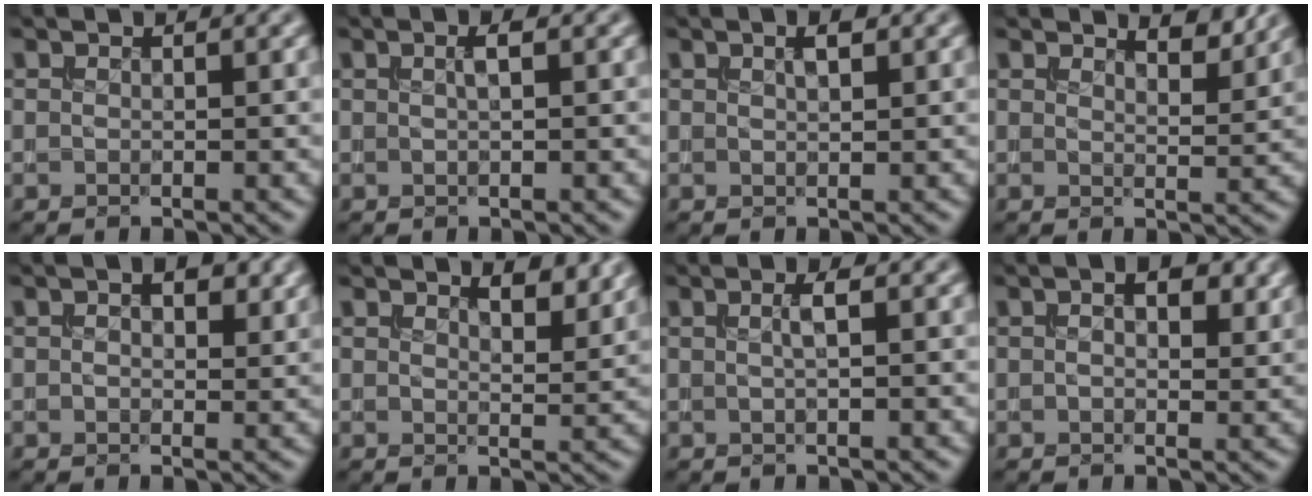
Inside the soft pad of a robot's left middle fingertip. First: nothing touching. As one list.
[{"total": 1.0, "force": [0.2, 0.1, 1.0], "torque": [-0.019, 0.005, 0.002]}, {"total": 1.3, "force": [0.6, 0.3, 1.1], "torque": [-0.019, 0.005, 0.012]}, {"total": 2.8, "force": [2.5, 0.4, 1.1], "torque": [-0.019, -0.004, 0.031]}, {"total": 2.8, "force": [0.9, 1.5, 2.2], "torque": [-0.033, 0.003, 0.015]}, {"total": 2.8, "force": [2.2, 0.8, 1.6], "torque": [-0.027, -0.004, 0.032]}, {"total": 1.4, "force": [0.1, 0.1, 1.4], "torque": [-0.026, 0.006, 0.000]}, {"total": 3.5, "force": [1.2, 1.8, 2.7], "torque": [-0.034, -0.003, 0.019]}]